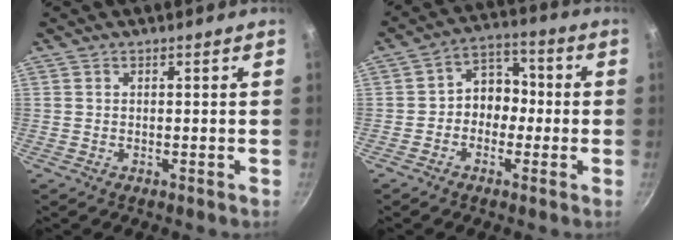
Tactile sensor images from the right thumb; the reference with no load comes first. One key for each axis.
{"total": 8.0, "fx": -1.0, "fy": 6.2, "fz": 4.8, "tx": -0.034, "ty": 0.035, "tz": -0.033}